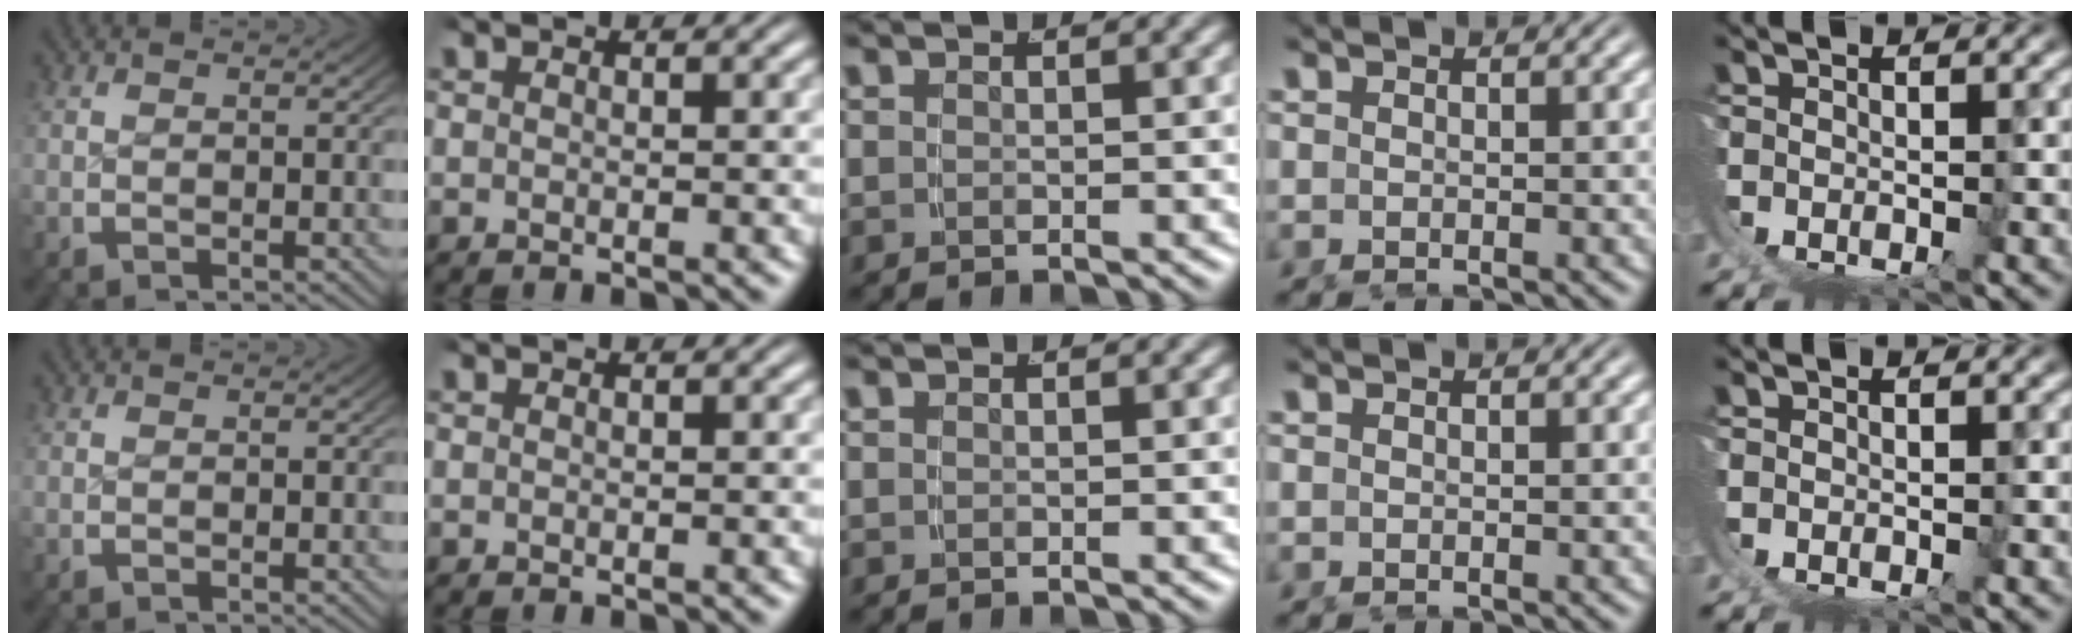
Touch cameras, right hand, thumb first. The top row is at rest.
{}